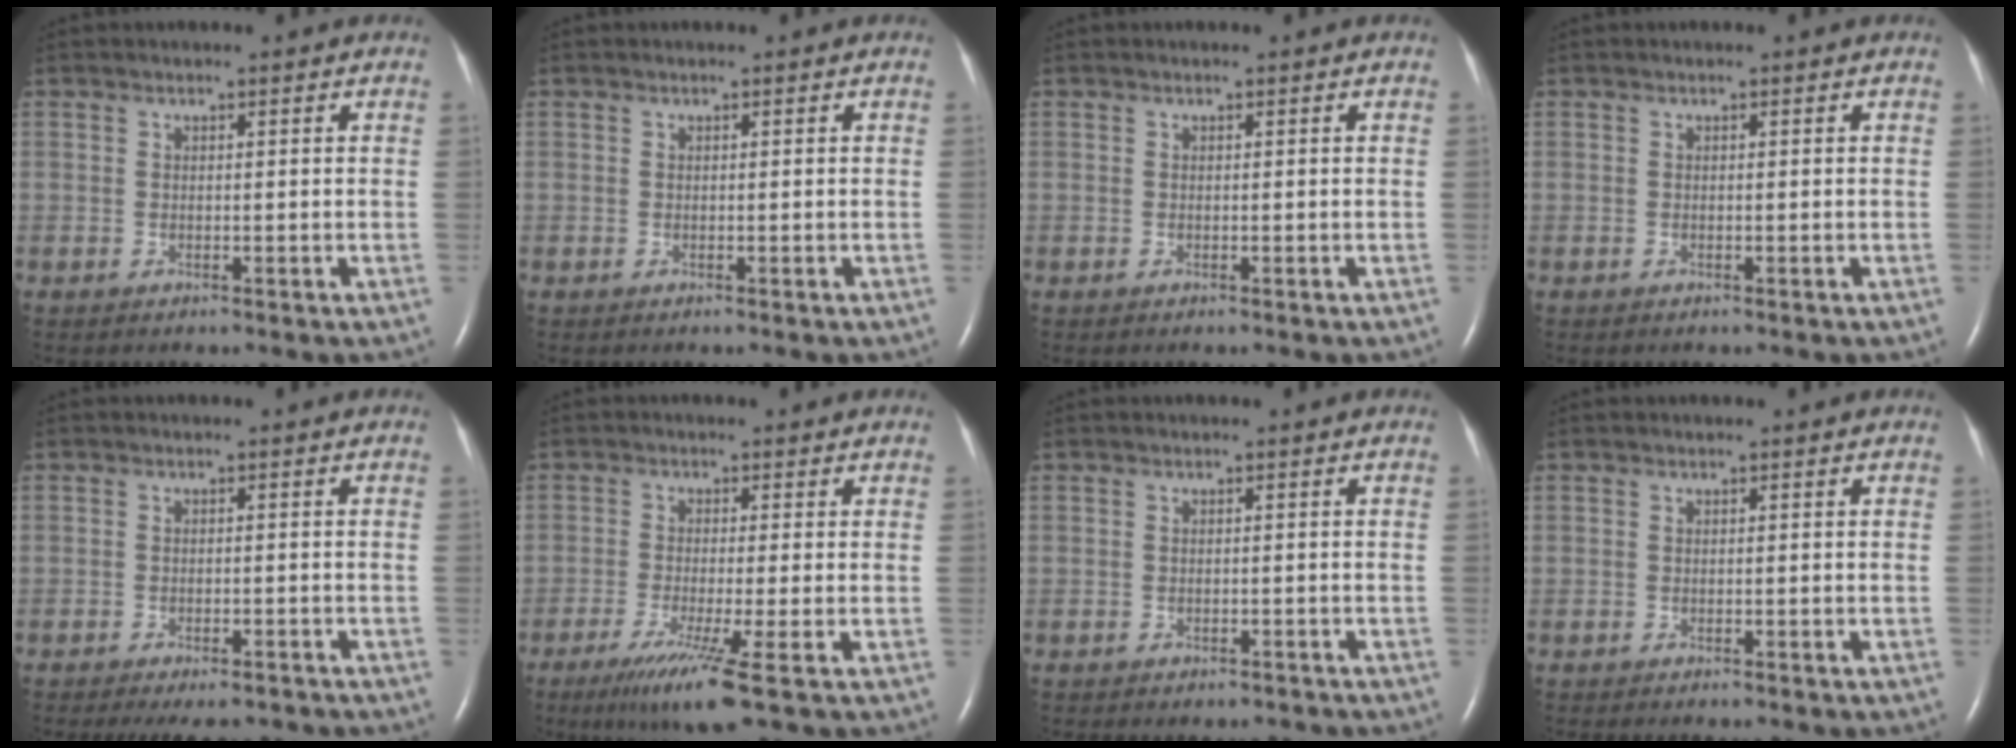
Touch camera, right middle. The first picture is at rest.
{"total": 0.0}
{"total": 0.0}
{"total": 0.0}
{"total": 8.3, "force": [-7.2, 2.4, 3.5], "torque": [-0.045, -0.010, -0.092]}
{"total": 7.3, "force": [-4.1, -0.8, 6.0], "torque": [-0.109, -0.027, -0.074]}
{"total": 4.5, "force": [-4.0, 1.6, 1.3], "torque": [-0.014, -0.001, -0.046]}
{"total": 2.9, "force": [-2.5, 0.3, 1.3], "torque": [-0.017, -0.005, -0.030]}